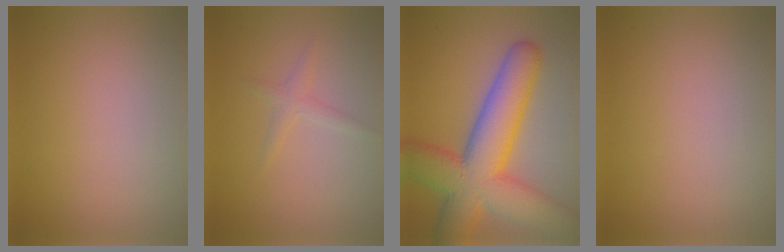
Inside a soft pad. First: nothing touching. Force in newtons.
{"total": 1.2, "press": 1.2, "slide": 0.1}
{"total": 11.9, "press": 11.9, "slide": 0.3}
{"total": 0.0}